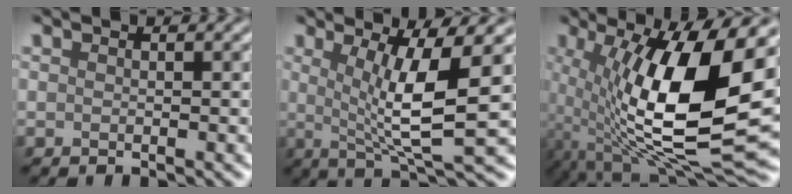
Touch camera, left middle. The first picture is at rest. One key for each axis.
{"total": 6.8, "fx": 0.8, "fy": 1.4, "fz": 6.6, "tx": -0.113, "ty": -0.008, "tz": 0.018}
{"total": 13.9, "fx": 0.7, "fy": 4.3, "fz": 13.2, "tx": -0.231, "ty": -0.019, "tz": 0.014}